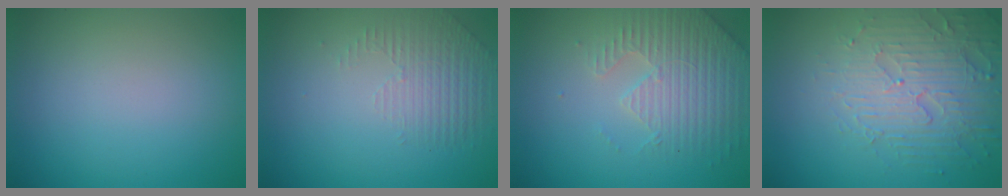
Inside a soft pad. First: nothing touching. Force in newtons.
{"total": 1.5, "press": 0.9, "slide": 1.2}
{"total": 4.4, "press": 4.3, "slide": 1.0}
{"total": 4.5, "press": 4.3, "slide": 1.3}